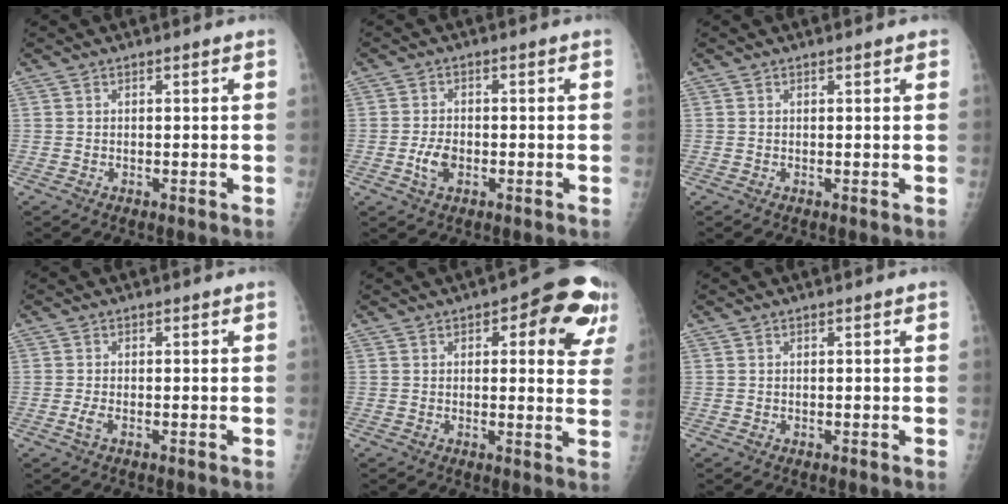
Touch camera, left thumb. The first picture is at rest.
{"total": 4.0, "force": [-1.3, 2.5, 2.8], "torque": [-0.052, 0.008, -0.022]}
{"total": 0.9, "force": [0.6, 0.3, 0.6], "torque": [-0.009, -0.001, 0.005]}
{"total": 1.5, "force": [-0.5, 0.6, 1.3], "torque": [-0.030, -0.002, -0.012]}
{"total": 13.2, "force": [5.7, 5.3, 10.6], "torque": [-0.079, -0.012, 0.057]}
{"total": 0.0}